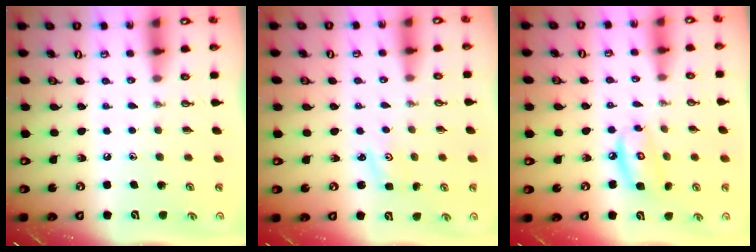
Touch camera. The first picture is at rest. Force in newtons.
{"total": 1.3, "press": 1.3, "slide": 0.2}
{"total": 7.8, "press": 7.8, "slide": 0.6}